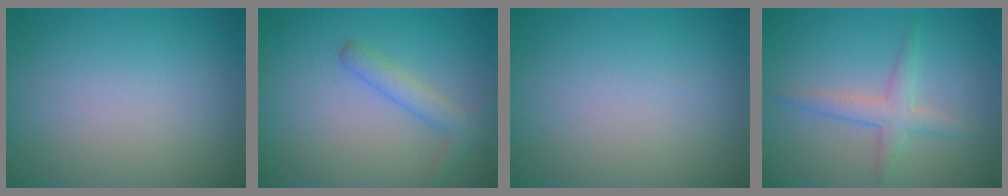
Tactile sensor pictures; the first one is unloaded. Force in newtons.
{"total": 2.4, "press": 2.4, "slide": 0.1}
{"total": 0.0}
{"total": 2.5, "press": 2.5, "slide": 0.0}